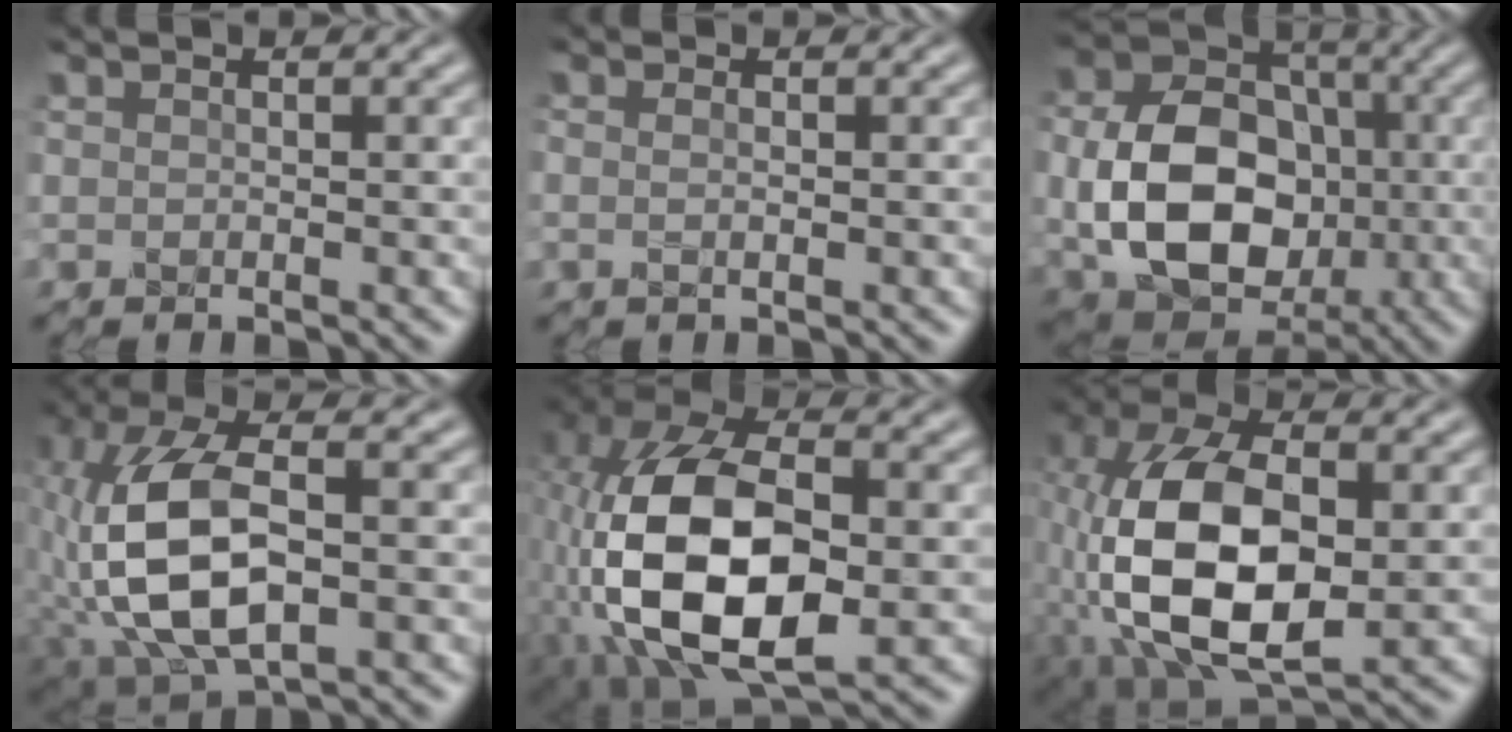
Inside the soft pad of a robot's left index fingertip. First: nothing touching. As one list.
[{"total": 0.7, "force": [-0.3, 0.1, 0.6], "torque": [-0.013, 0.001, -0.007]}, {"total": 11.6, "force": [-2.3, 8.2, 7.8], "torque": [-0.140, 0.000, -0.045]}, {"total": 11.3, "force": [-1.9, 5.5, 9.6], "torque": [-0.212, -0.006, -0.037]}, {"total": 15.0, "force": [-3.4, 7.9, 12.2], "torque": [-0.260, -0.002, -0.073]}, {"total": 13.1, "force": [-2.6, 6.7, 10.9], "torque": [-0.232, 0.002, -0.057]}]